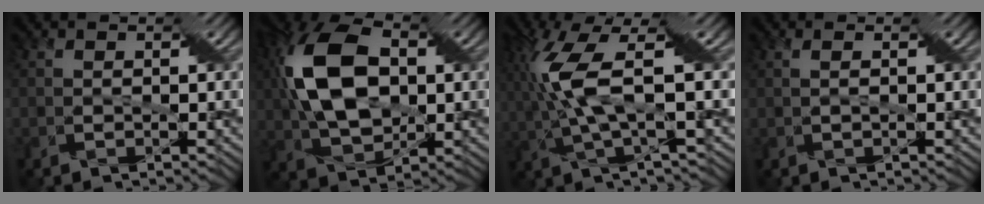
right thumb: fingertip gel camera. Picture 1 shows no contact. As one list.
[{"total": 13.8, "force": [1.9, 8.2, 11.0], "torque": [-0.246, 0.027, 0.026]}, {"total": 9.0, "force": [1.5, 1.5, 8.8], "torque": [-0.216, 0.011, 0.029]}, {"total": 1.2, "force": [0.2, 0.1, 1.1], "torque": [-0.017, 0.005, 0.009]}]